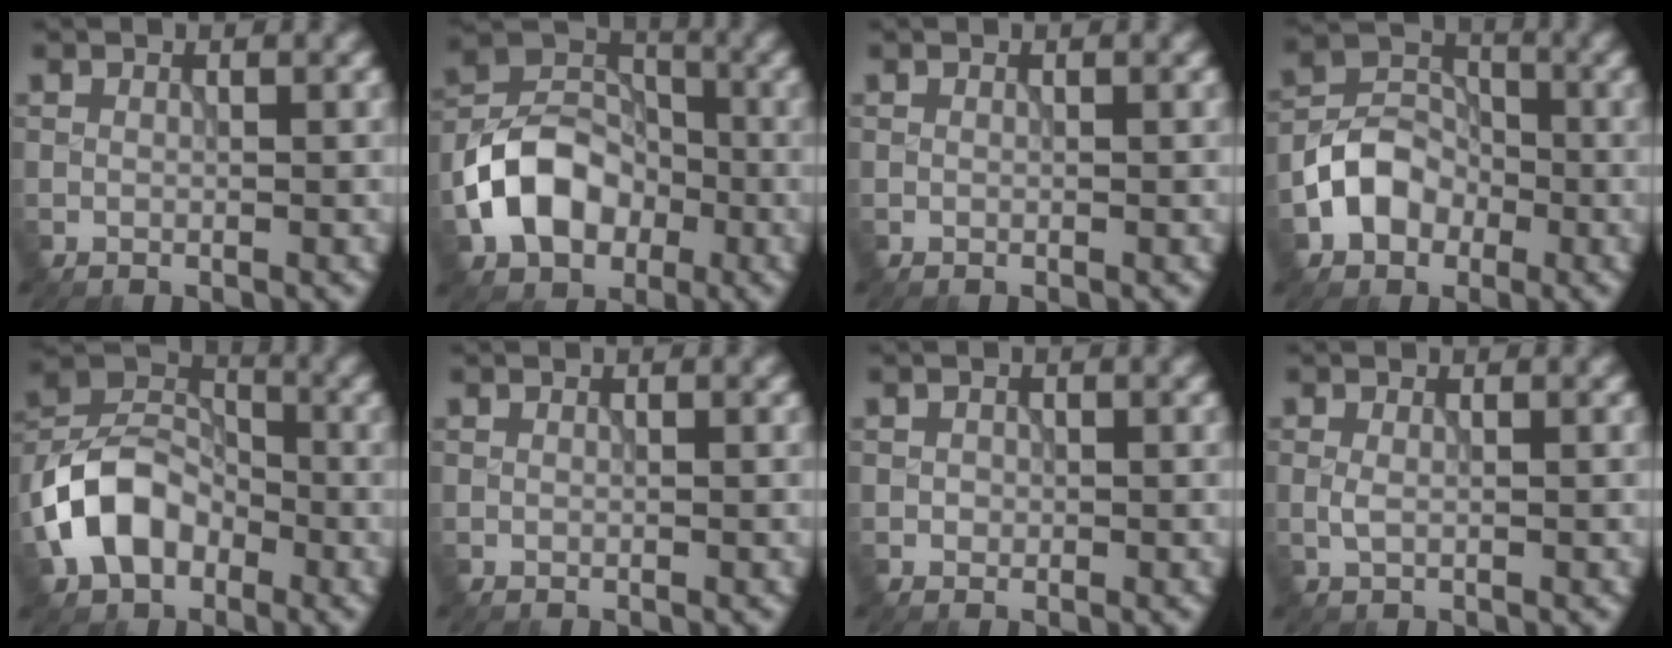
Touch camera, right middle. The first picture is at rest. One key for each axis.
{"total": 8.0, "fx": -2.8, "fy": 6.0, "fz": 4.5, "tx": -0.081, "ty": 0.005, "tz": -0.062}
{"total": 0.0}
{"total": 4.5, "fx": -2.0, "fy": 3.6, "fz": 2.0, "tx": -0.033, "ty": 0.008, "tz": -0.042}
{"total": 7.9, "fx": -3.1, "fy": 5.7, "fz": 4.6, "tx": -0.091, "ty": 0.011, "tz": -0.075}
{"total": 0.0}
{"total": 0.6, "fx": 0.0, "fy": 0.6, "fz": 0.1, "tx": 0.001, "ty": -0.003, "tz": -0.002}
{"total": 0.8, "fx": 0.0, "fy": 0.3, "fz": 0.8, "tx": -0.020, "ty": -0.001, "tz": -0.001}